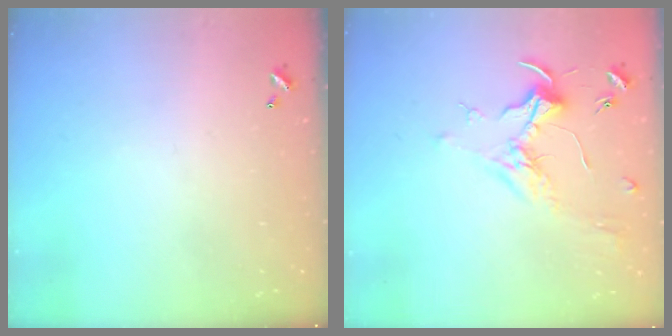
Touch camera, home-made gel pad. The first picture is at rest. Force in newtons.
{"total": 1.7, "press": 1.5, "slide": 0.7}